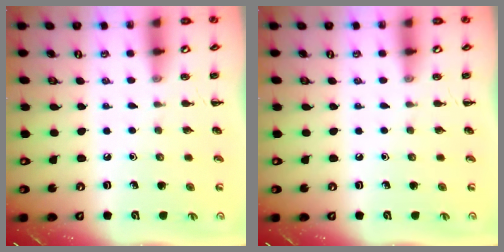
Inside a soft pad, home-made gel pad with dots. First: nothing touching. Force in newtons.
{"total": 0.0}